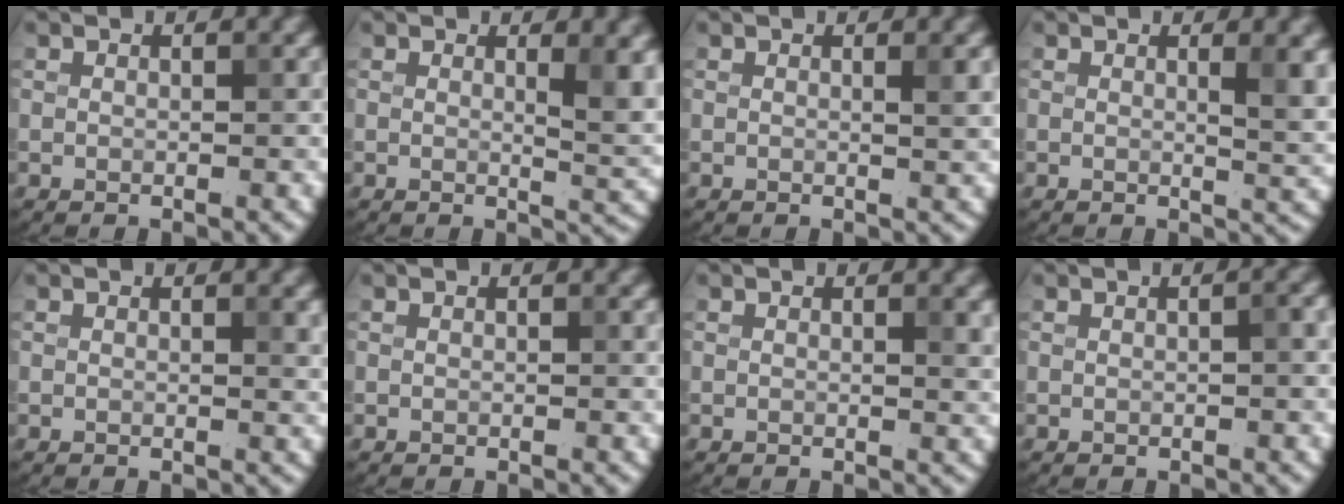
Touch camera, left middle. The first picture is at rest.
{"total": 4.2, "force": [1.3, 1.4, 3.8], "torque": [-0.038, -0.004, 0.020]}
{"total": 1.7, "force": [0.4, 0.5, 1.6], "torque": [-0.016, -0.001, 0.003]}
{"total": 3.5, "force": [1.0, 1.0, 3.2], "torque": [-0.031, -0.004, 0.014]}
{"total": 1.3, "force": [0.5, 0.4, 1.1], "torque": [-0.009, 0.000, 0.005]}
{"total": 0.0}
{"total": 1.7, "force": [0.5, 0.5, 1.5], "torque": [-0.013, 0.000, 0.004]}
{"total": 1.8, "force": [0.1, 0.5, 1.7], "torque": [-0.019, 0.007, 0.002]}